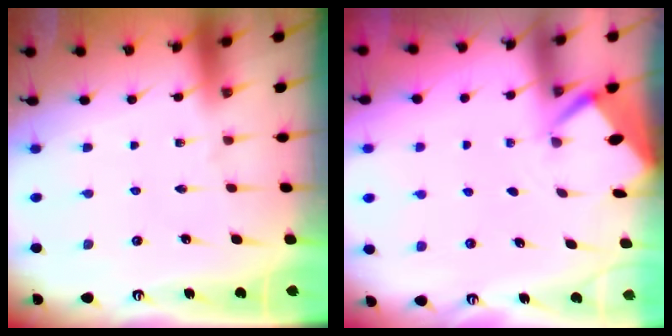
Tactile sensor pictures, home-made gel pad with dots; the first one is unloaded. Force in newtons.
{"total": 2.6, "press": 2.6, "slide": 0.0}